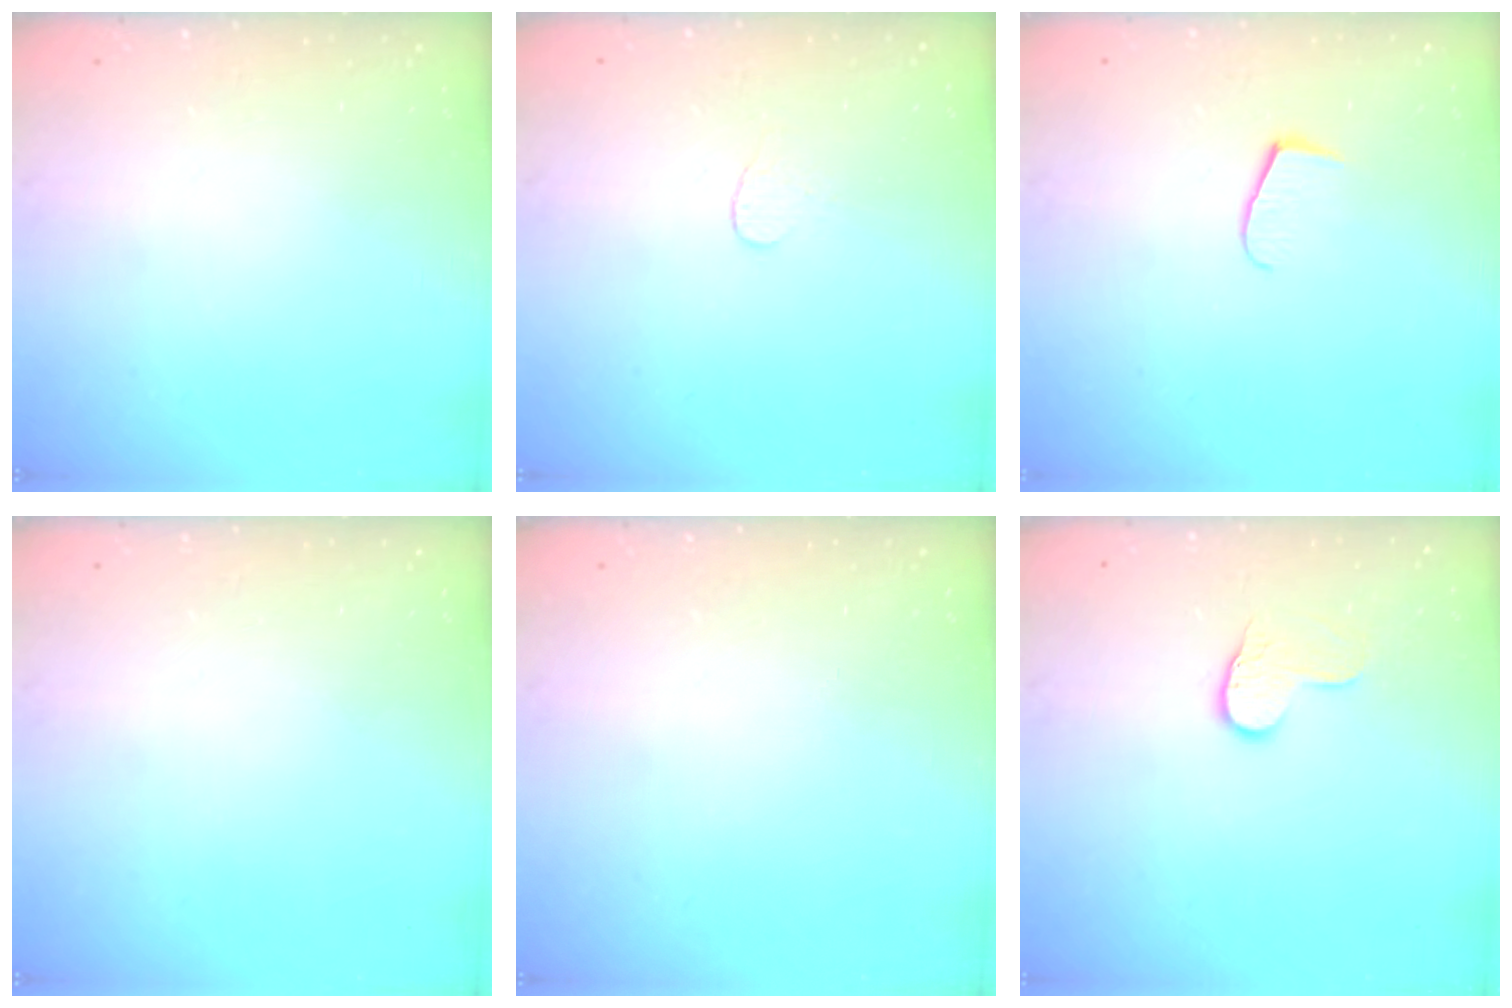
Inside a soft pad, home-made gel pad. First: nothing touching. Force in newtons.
{"total": 2.7, "press": 2.7, "slide": 0.3}
{"total": 6.2, "press": 6.1, "slide": 0.6}
{"total": 0.0}
{"total": 0.0}
{"total": 6.4, "press": 6.4, "slide": 0.6}